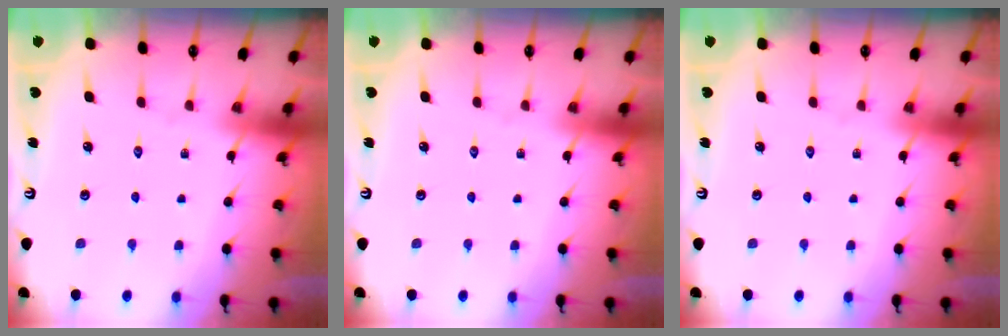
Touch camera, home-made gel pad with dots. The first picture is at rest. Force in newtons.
{"total": 0.0}
{"total": 0.0}